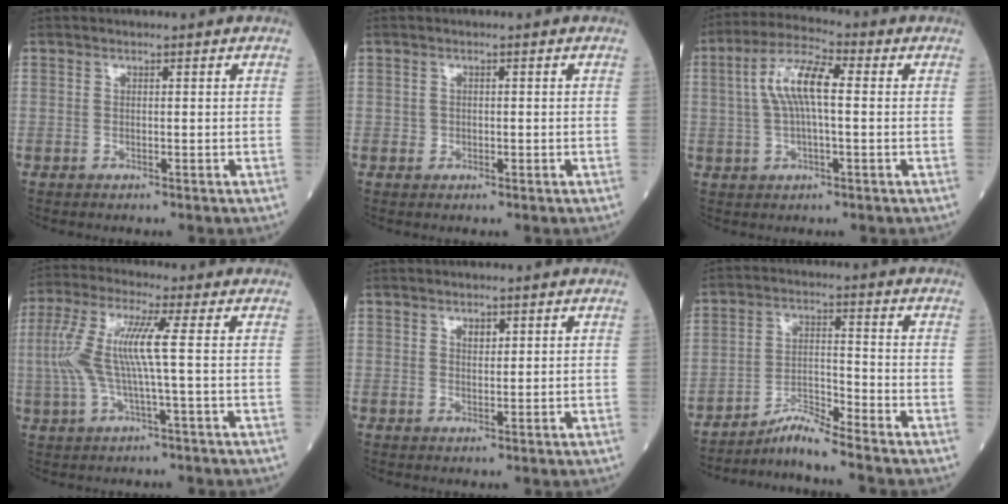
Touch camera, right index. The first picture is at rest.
{"total": 0.8, "force": [0.0, 0.8, 0.1], "torque": [0.002, 0.002, 0.000]}
{"total": 8.4, "force": [1.1, 2.1, 8.1], "torque": [-0.166, 0.023, 0.017]}
{"total": 9.3, "force": [0.4, 0.2, 9.3], "torque": [-0.209, 0.017, 0.004]}
{"total": 1.5, "force": [0.8, 0.8, 0.9], "torque": [-0.013, -0.001, 0.014]}
{"total": 5.4, "force": [-5.0, -1.2, 1.4], "torque": [-0.027, -0.015, -0.093]}